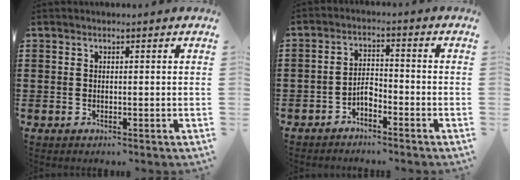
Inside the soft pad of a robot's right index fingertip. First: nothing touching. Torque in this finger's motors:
{"motor_torque": [-0.23, 0.35, 0.04, 0.00]}